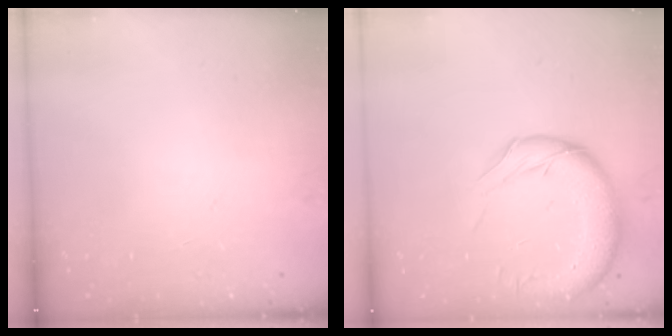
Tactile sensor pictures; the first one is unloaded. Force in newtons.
{"total": 13.8, "press": 13.4, "slide": 3.5}